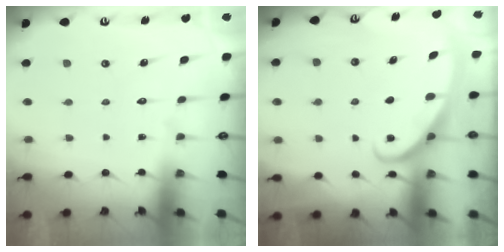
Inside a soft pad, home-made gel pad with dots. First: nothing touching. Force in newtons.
{"total": 2.8, "press": 2.8, "slide": 0.4}